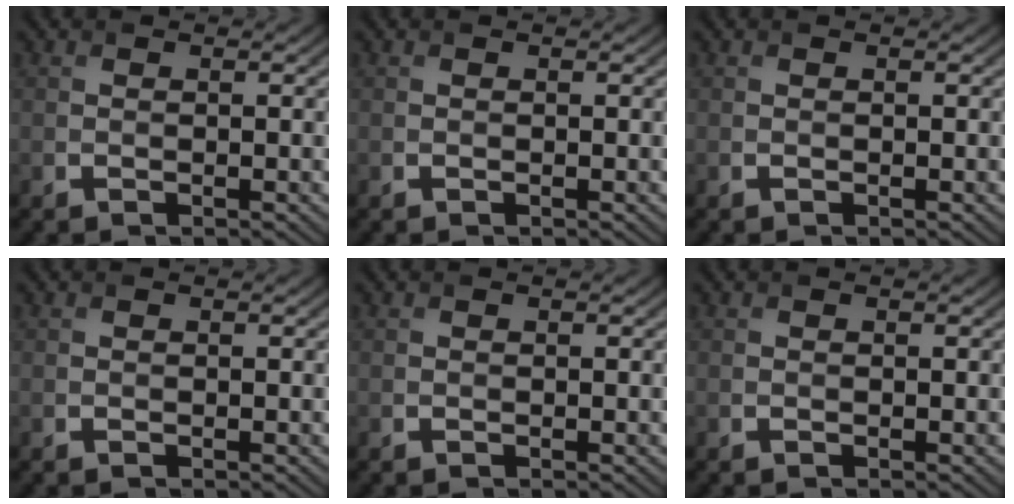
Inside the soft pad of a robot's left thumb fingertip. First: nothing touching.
{"total": 0.0}
{"total": 0.0}
{"total": 0.0}
{"total": 0.0}
{"total": 0.0}